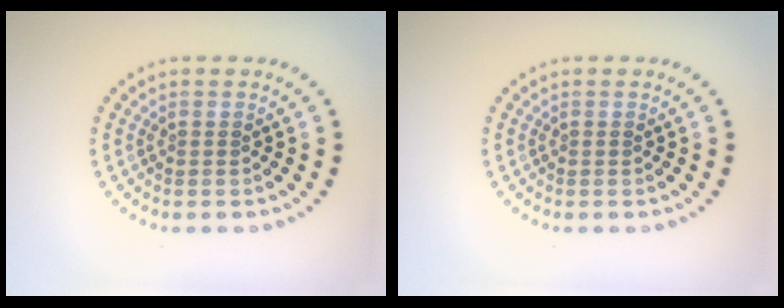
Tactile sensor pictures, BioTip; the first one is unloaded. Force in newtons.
{"total": 0.0}